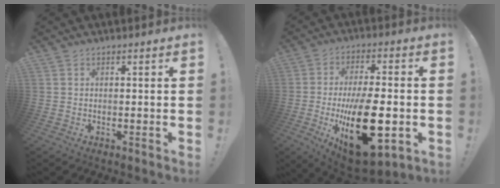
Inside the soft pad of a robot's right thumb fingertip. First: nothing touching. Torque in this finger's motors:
{"motor_torque": [1.88, 3.13, 2.74, -0.03, 1.02]}